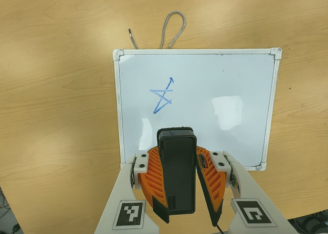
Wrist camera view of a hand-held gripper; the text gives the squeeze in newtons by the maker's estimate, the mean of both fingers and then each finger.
{"total": 10.8, "left": 10.4, "right": 11.1}